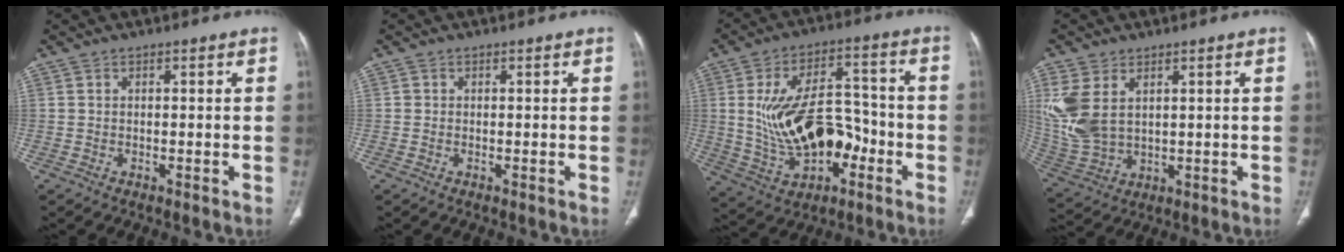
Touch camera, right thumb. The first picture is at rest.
{"total": 0.0}
{"total": 17.7, "force": [-2.8, 10.6, 13.9], "torque": [-0.221, 0.037, -0.031]}
{"total": 12.2, "force": [3.8, 7.7, 8.7], "torque": [-0.203, -0.009, 0.096]}